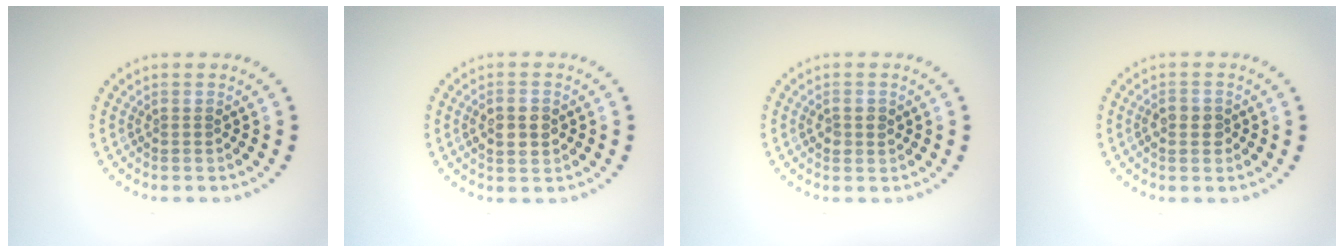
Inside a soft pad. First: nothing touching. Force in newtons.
{"total": 3.2, "press": 3.2, "slide": 0.2}
{"total": 1.4, "press": 1.4, "slide": 0.2}
{"total": 1.9, "press": 1.9, "slide": 0.4}